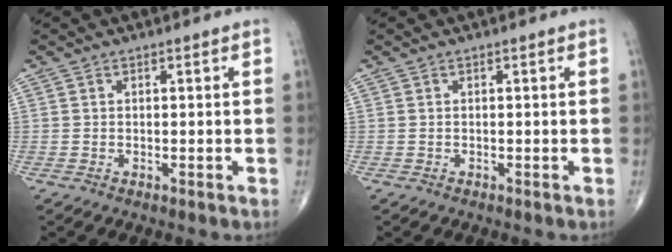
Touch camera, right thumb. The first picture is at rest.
{"total": 0.0}